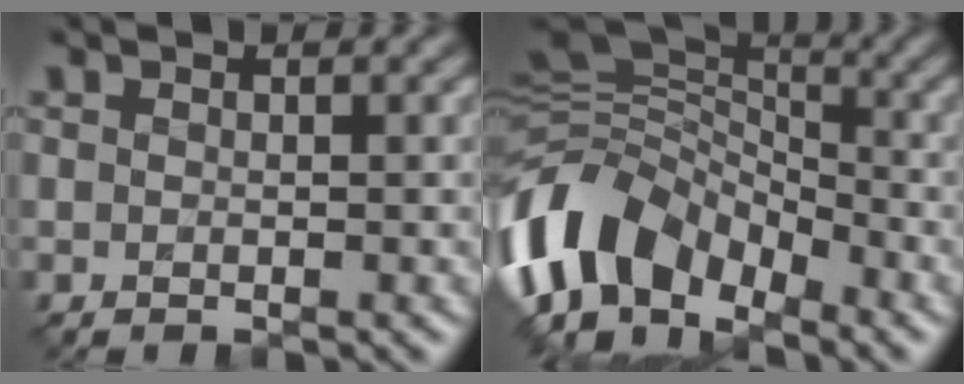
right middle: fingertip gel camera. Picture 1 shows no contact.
{"total": 10.9, "force": [-5.6, 6.6, 6.7], "torque": [-0.126, 0.000, -0.116]}